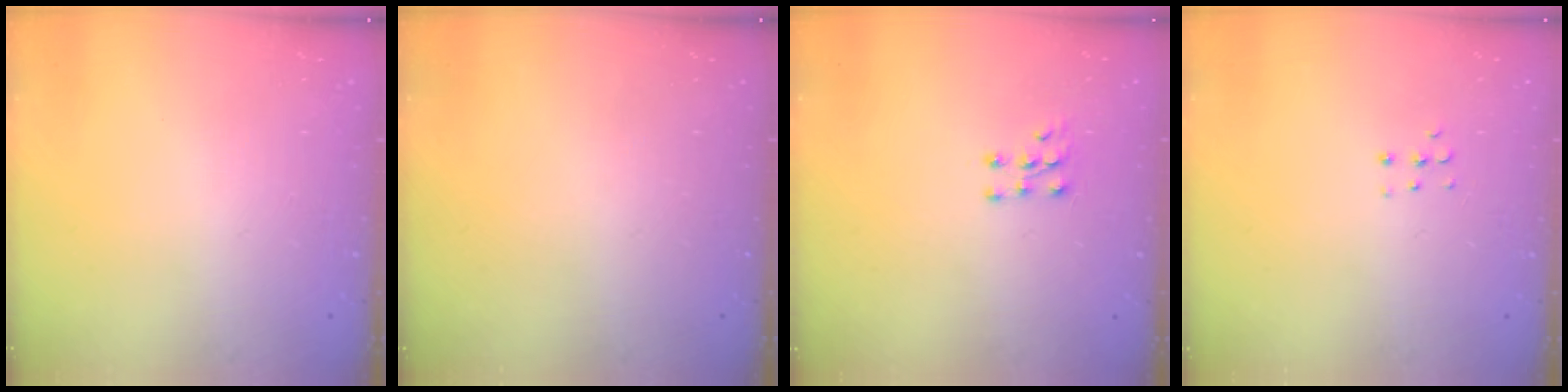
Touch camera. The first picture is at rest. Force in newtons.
{"total": 0.0}
{"total": 6.6, "press": 6.6, "slide": 0.8}
{"total": 3.8, "press": 3.8, "slide": 0.6}